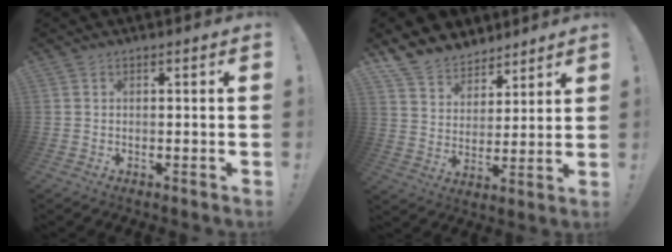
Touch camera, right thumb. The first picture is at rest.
{"total": 10.6, "force": [8.6, 6.0, 1.2], "torque": [-0.035, -0.071, 0.172]}